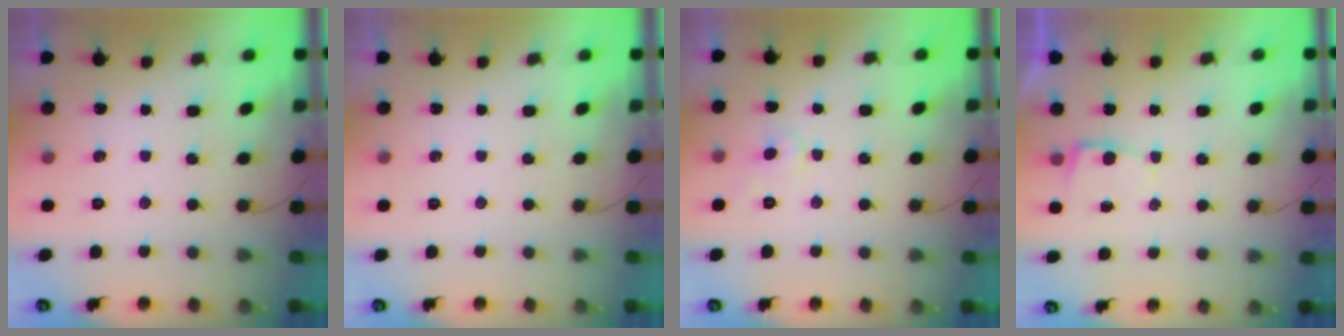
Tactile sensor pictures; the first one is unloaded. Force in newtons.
{"total": 0.0}
{"total": 3.5, "press": 3.5, "slide": 0.3}
{"total": 2.3, "press": 2.3, "slide": 0.3}